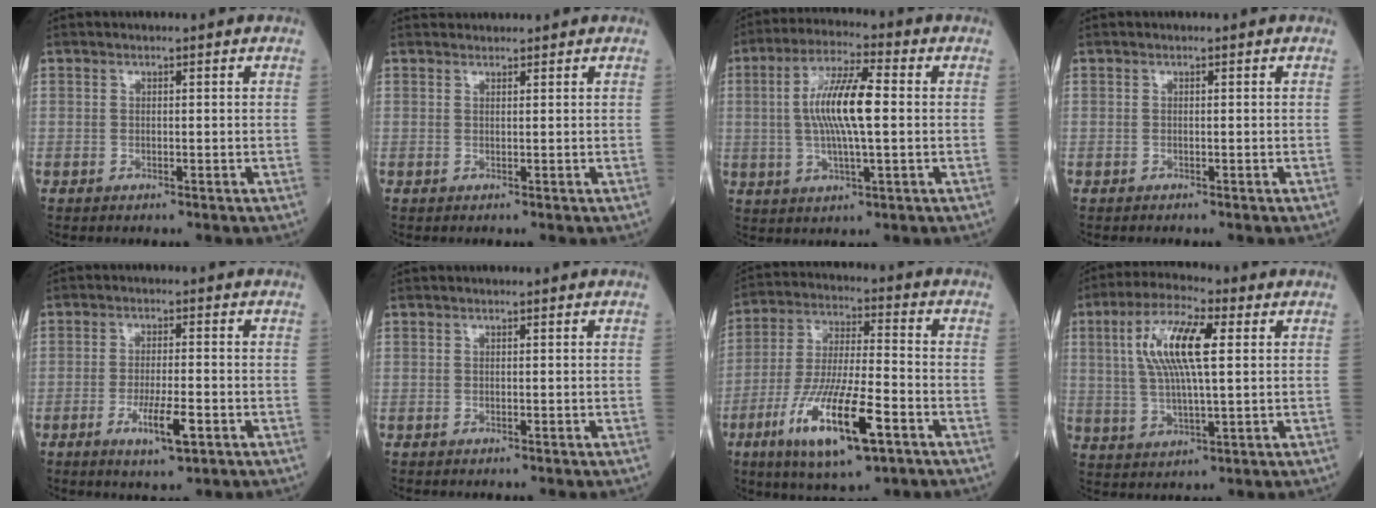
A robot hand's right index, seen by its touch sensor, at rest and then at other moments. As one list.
[{"total": 1.4, "force": [1.4, 0.3, -0.2], "torque": [0.001, 0.022, 0.024]}, {"total": 10.7, "force": [0.6, 1.7, 10.6], "torque": [-0.206, 0.010, 0.009]}, {"total": 0.0}, {"total": 6.0, "force": [-2.5, 0.8, 5.4], "torque": [-0.096, -0.007, -0.040]}, {"total": 0.0}, {"total": 15.9, "force": [-7.1, 2.8, 13.9], "torque": [-0.272, -0.021, -0.122]}, {"total": 11.6, "force": [2.8, 2.6, 10.9], "torque": [-0.223, 0.014, 0.051]}]